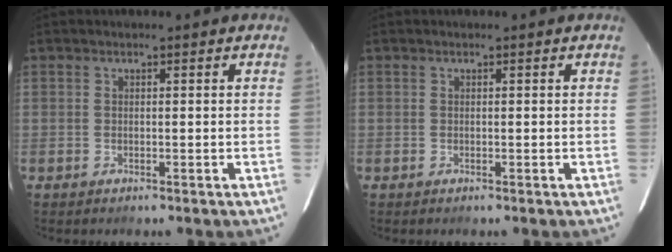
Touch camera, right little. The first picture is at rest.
{"total": 0.0}